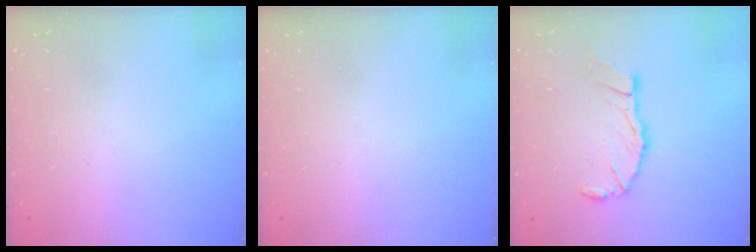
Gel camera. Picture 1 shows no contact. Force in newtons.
{"total": 1.5, "press": 1.5, "slide": 0.1}
{"total": 10.1, "press": 10.0, "slide": 1.3}